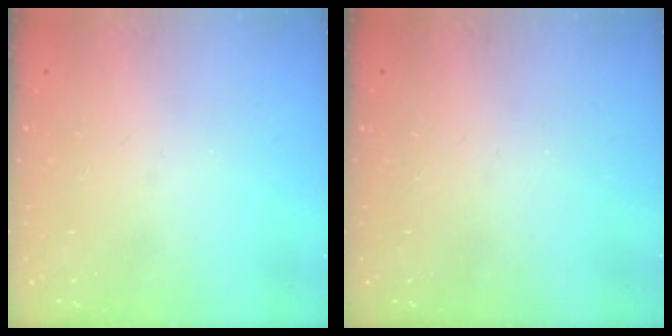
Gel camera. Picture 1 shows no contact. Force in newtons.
{"total": 0.0}